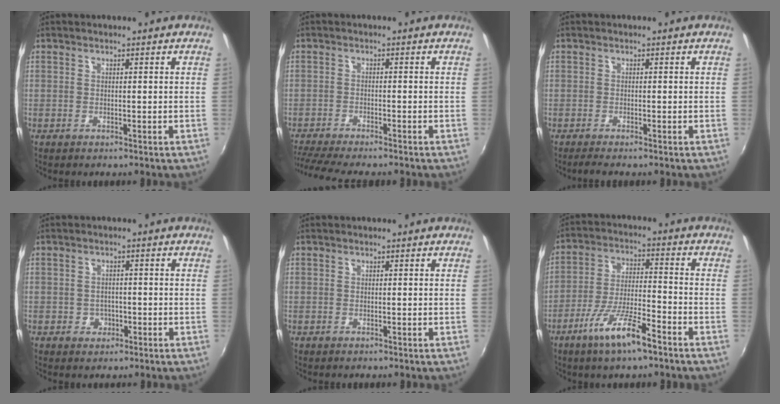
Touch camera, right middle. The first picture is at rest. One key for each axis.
{"total": 9.2, "fx": -8.2, "fy": 0.7, "fz": 4.1, "tx": -0.102, "ty": -0.026, "tz": -0.135}
{"total": 2.0, "fx": -1.7, "fy": 0.0, "fz": 1.0, "tx": -0.023, "ty": -0.010, "tz": -0.031}
{"total": 2.9, "fx": -1.0, "fy": 2.6, "fz": 0.6, "tx": -0.013, "ty": 0.003, "tz": -0.014}
{"total": 0.0}
{"total": 10.8, "fx": -7.0, "fy": 1.8, "fz": 8.0, "tx": -0.161, "ty": -0.010, "tz": -0.127}